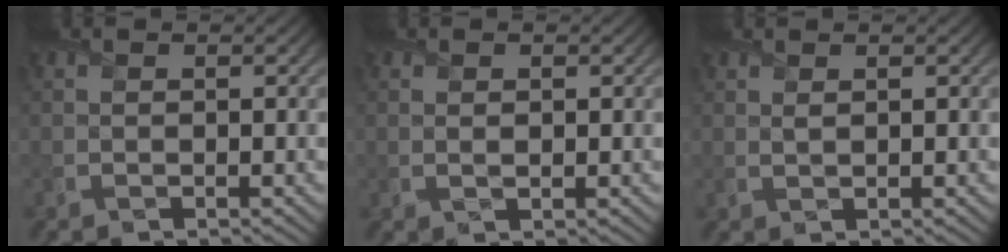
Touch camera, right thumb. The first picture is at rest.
{"total": 1.1, "force": [0.3, 0.6, 0.9], "torque": [-0.020, -0.004, 0.010]}
{"total": 0.9, "force": [0.7, 0.2, 0.5], "torque": [-0.017, -0.001, 0.016]}